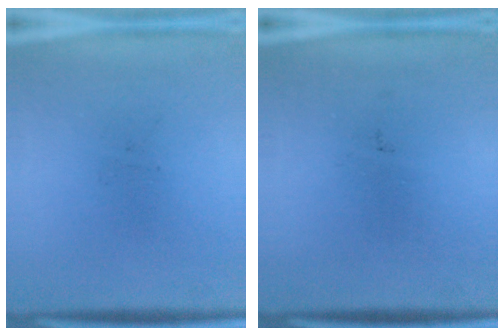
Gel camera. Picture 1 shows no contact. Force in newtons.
{"total": 0.0}